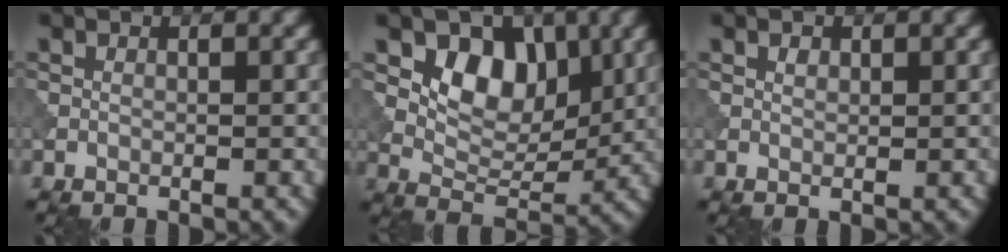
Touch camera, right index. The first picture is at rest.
{"total": 5.9, "force": [2.2, 4.0, 3.8], "torque": [-0.053, -0.013, 0.031]}
{"total": 0.5, "force": [0.2, 0.4, 0.3], "torque": [-0.008, -0.003, 0.005]}